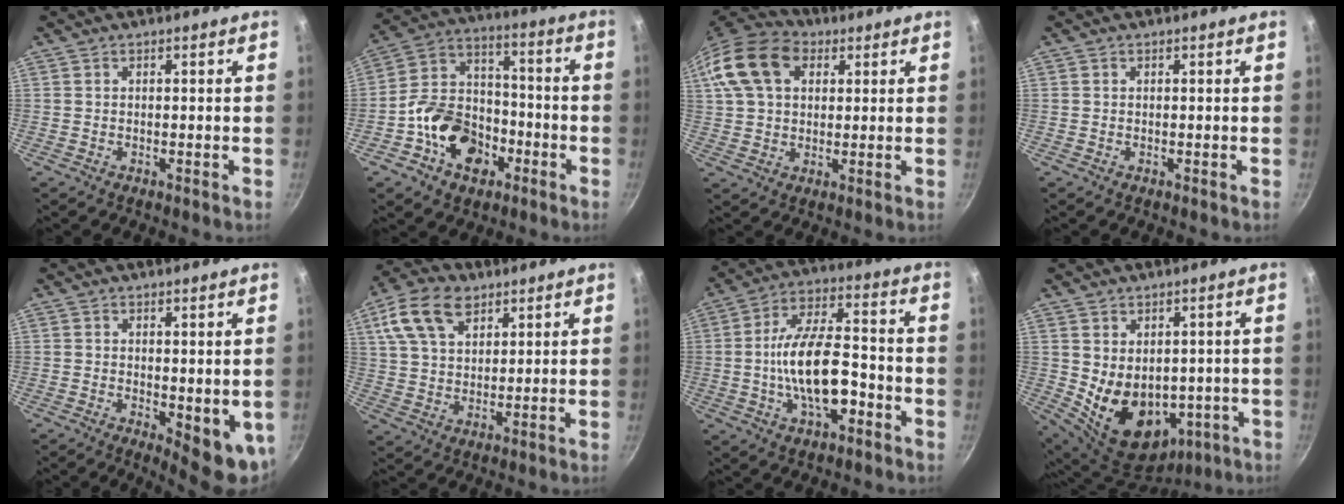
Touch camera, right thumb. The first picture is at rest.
{"total": 15.7, "force": [-6.2, 11.5, 8.7], "torque": [-0.125, 0.053, -0.117]}
{"total": 15.9, "force": [5.2, 11.3, 10.0], "torque": [-0.185, 0.022, 0.081]}
{"total": 0.0}
{"total": 8.1, "force": [-0.3, 3.5, 7.3], "torque": [-0.072, -0.010, 0.004]}
{"total": 12.2, "force": [6.1, 7.6, 7.4], "torque": [-0.122, -0.003, 0.109]}
{"total": 15.0, "force": [-3.8, 6.9, 12.8], "torque": [-0.208, 0.039, -0.072]}
{"total": 13.8, "force": [-0.4, 10.2, 9.2], "torque": [-0.128, -0.022, 0.030]}